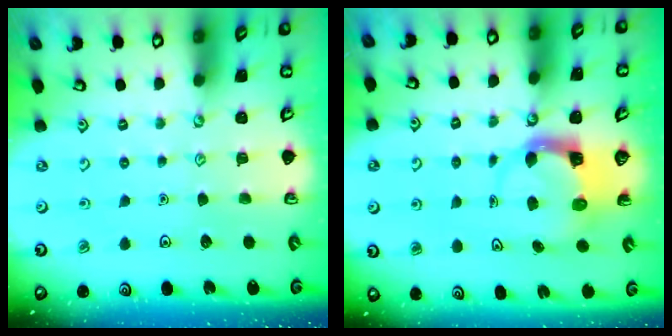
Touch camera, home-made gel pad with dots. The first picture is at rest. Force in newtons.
{"total": 3.8, "press": 3.7, "slide": 0.5}